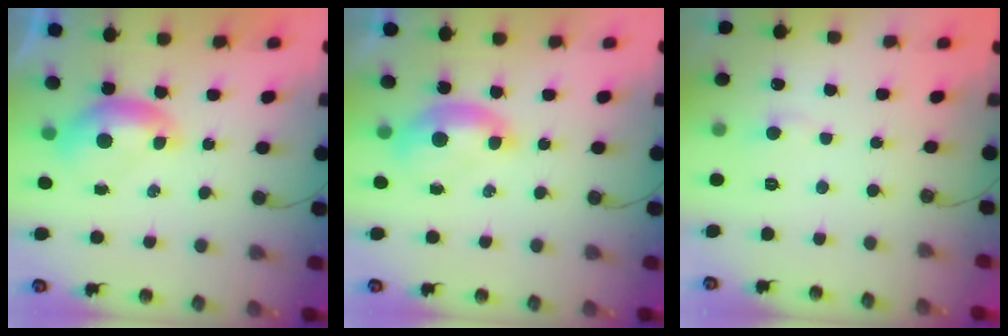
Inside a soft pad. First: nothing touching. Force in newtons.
{"total": 1.6, "press": 1.5, "slide": 0.6}
{"total": 0.7, "press": 0.3, "slide": 0.6}